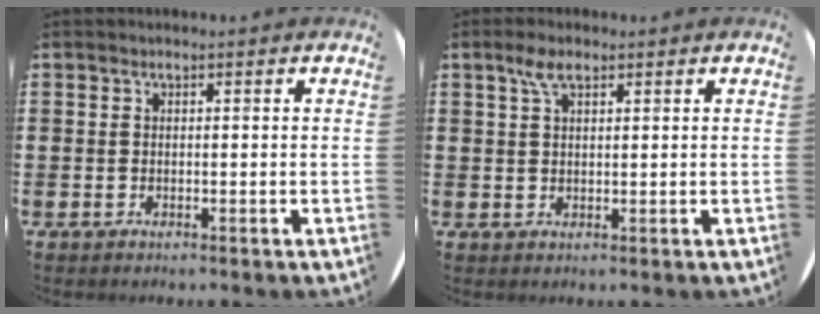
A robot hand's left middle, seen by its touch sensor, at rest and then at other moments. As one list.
[{"total": 3.1, "force": [1.8, 1.1, 2.2], "torque": [-0.048, 0.008, 0.032]}]